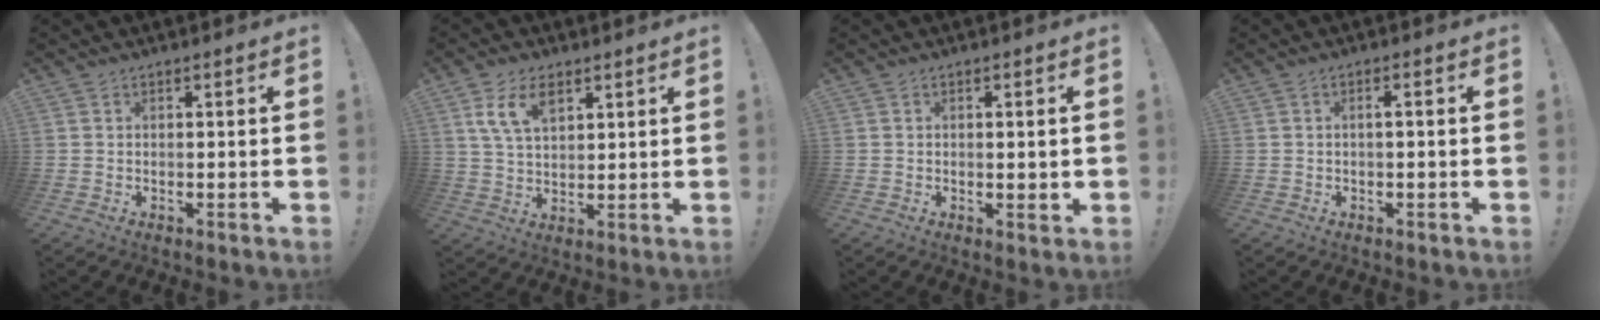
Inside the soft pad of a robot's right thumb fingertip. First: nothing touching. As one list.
[{"total": 9.7, "force": [5.2, 5.3, 6.1], "torque": [-0.106, -0.010, 0.100]}, {"total": 2.3, "force": [0.3, 0.3, 2.3], "torque": [-0.030, -0.005, 0.003]}, {"total": 1.6, "force": [-0.5, -0.1, 1.5], "torque": [-0.033, 0.003, -0.010]}]